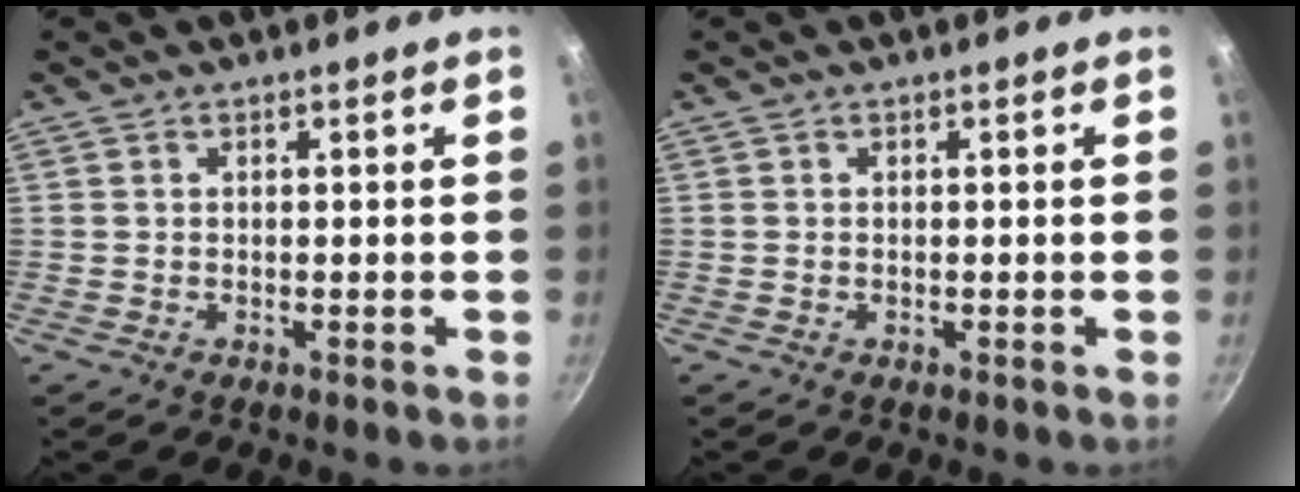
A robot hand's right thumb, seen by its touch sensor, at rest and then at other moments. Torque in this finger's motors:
{"motor_torque": [-0.35, -0.18, -0.41, -0.18, -0.02]}